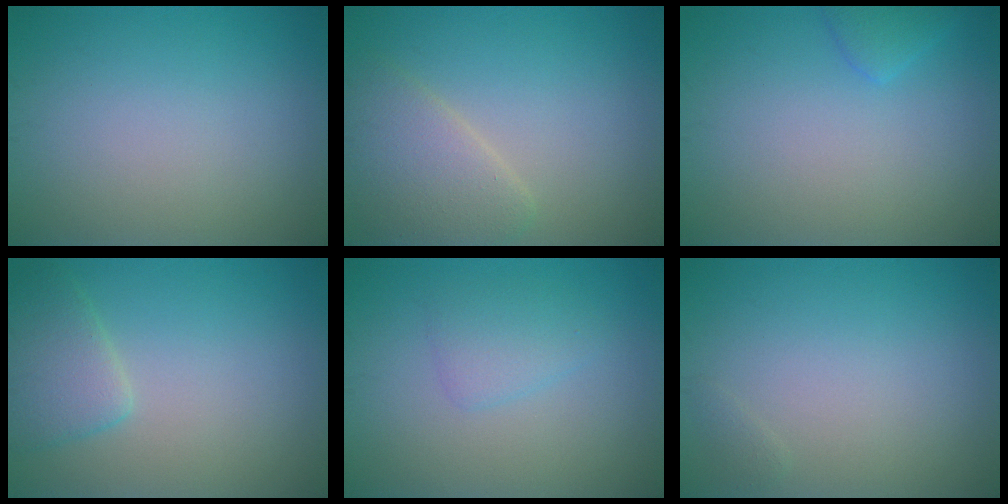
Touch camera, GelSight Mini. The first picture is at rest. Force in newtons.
{"total": 4.0, "press": 4.0, "slide": 0.4}
{"total": 1.4, "press": 1.4, "slide": 0.1}
{"total": 3.2, "press": 3.2, "slide": 0.3}
{"total": 1.9, "press": 1.9, "slide": 0.2}
{"total": 0.6, "press": 0.5, "slide": 0.1}